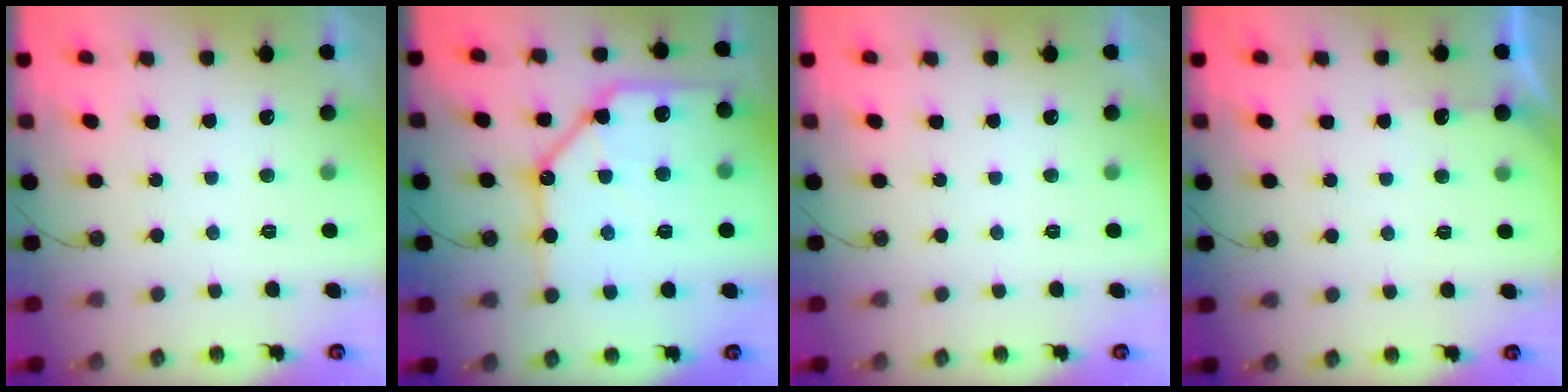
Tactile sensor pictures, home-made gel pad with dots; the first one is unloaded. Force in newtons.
{"total": 20.3, "press": 20.2, "slide": 2.2}
{"total": 0.0}
{"total": 2.9, "press": 2.8, "slide": 0.4}